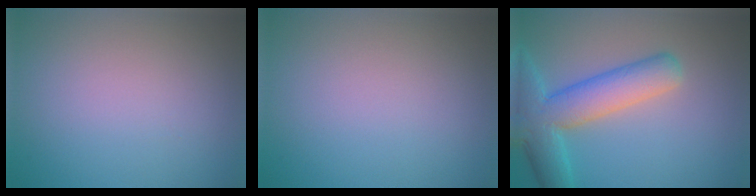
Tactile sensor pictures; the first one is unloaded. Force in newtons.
{"total": 0.0}
{"total": 7.3, "press": 7.2, "slide": 0.5}